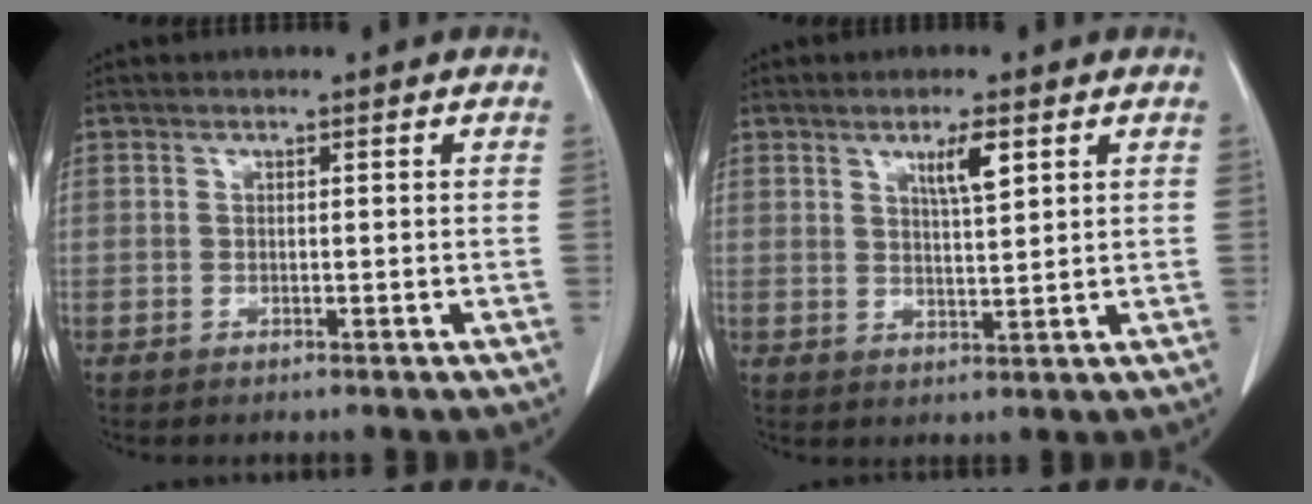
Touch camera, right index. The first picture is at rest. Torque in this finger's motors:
{"motor_torque": [0.57, 0.24, 0.28, 0.09]}